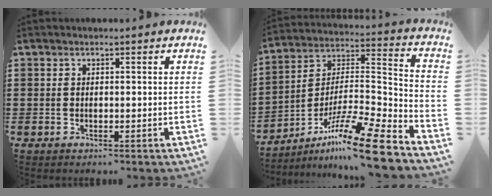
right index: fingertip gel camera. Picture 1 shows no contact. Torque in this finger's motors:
{"motor_torque": [0.47, -0.42, 0.59, 0.10]}